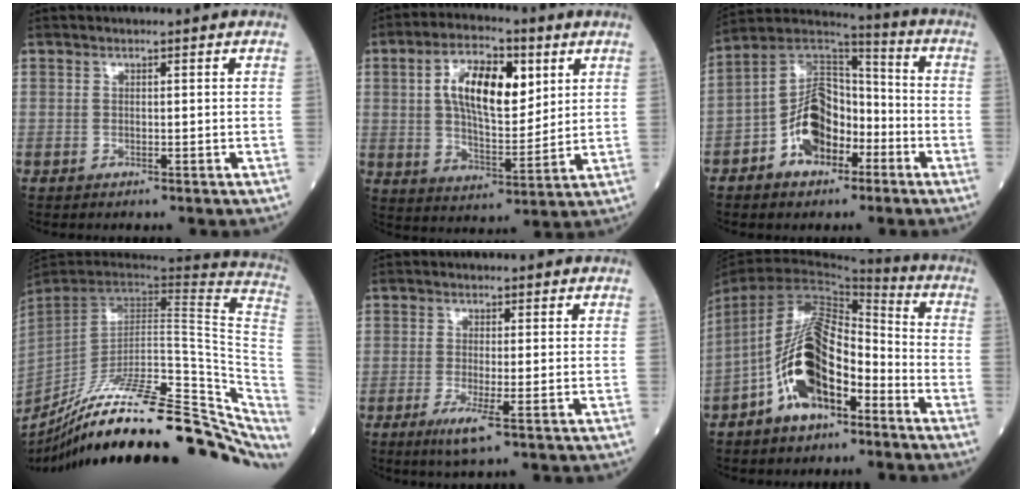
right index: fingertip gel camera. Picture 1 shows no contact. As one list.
[{"total": 12.9, "force": [4.0, 5.3, 11.0], "torque": [-0.200, 0.014, 0.070]}, {"total": 12.0, "force": [-4.9, 7.4, 8.1], "torque": [-0.169, 0.029, -0.086]}, {"total": 34.3, "force": [-23.9, 8.6, 23.1], "torque": [-0.290, -0.028, -0.346]}, {"total": 3.6, "force": [-1.7, 0.1, 3.2], "torque": [-0.061, -0.012, -0.032]}, {"total": 14.6, "force": [-6.2, 6.4, 11.5], "torque": [-0.236, 0.018, -0.107]}]